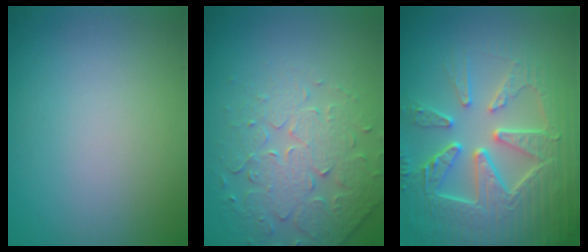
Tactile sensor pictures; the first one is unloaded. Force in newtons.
{"total": 4.2, "press": 4.1, "slide": 1.2}
{"total": 9.2, "press": 6.6, "slide": 6.4}